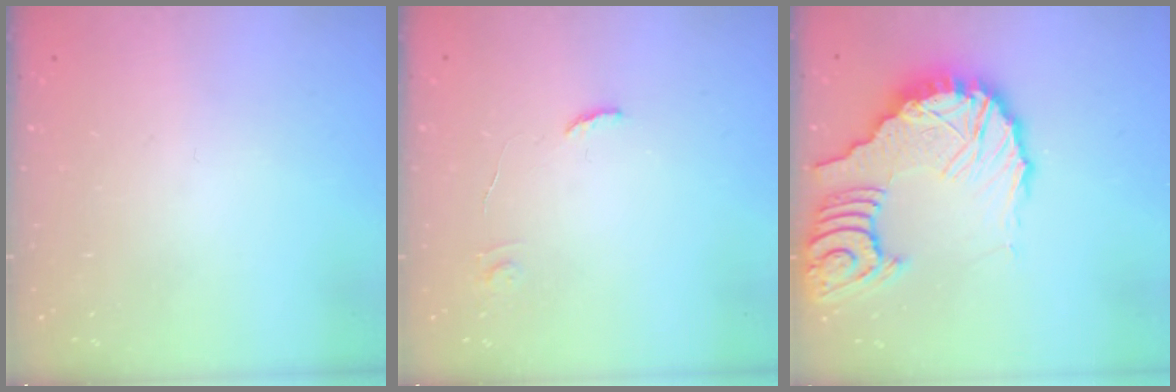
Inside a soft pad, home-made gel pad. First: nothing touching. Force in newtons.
{"total": 5.8, "press": 5.8, "slide": 0.4}
{"total": 16.1, "press": 16.0, "slide": 1.8}